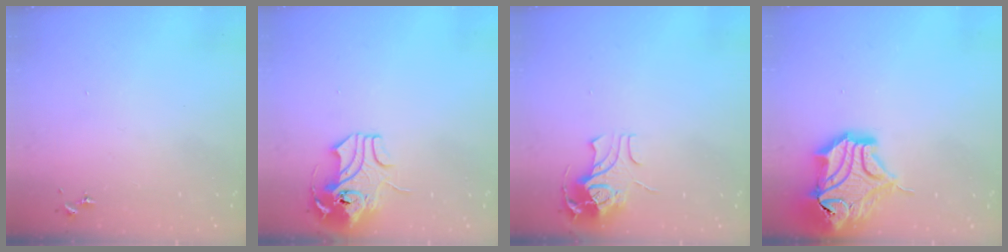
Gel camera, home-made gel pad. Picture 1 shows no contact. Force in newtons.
{"total": 12.2, "press": 12.1, "slide": 1.7}
{"total": 9.9, "press": 9.9, "slide": 1.2}
{"total": 20.0, "press": 19.8, "slide": 2.7}